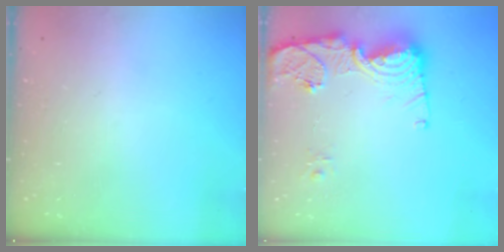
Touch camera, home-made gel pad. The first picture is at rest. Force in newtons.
{"total": 14.0, "press": 13.9, "slide": 1.5}